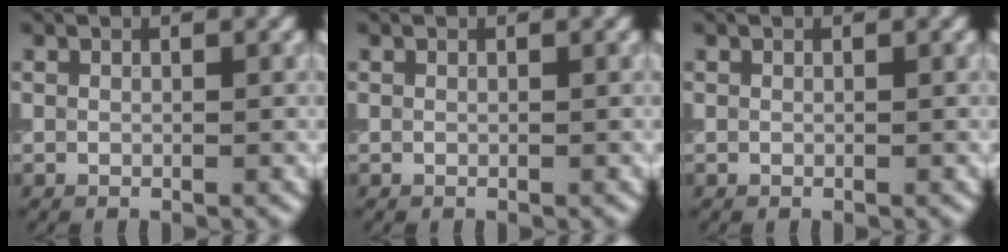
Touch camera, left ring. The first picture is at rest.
{"total": 0.0}
{"total": 0.0}